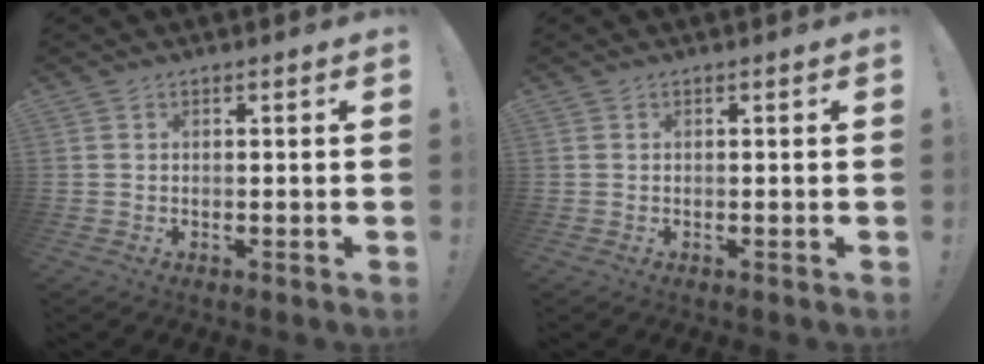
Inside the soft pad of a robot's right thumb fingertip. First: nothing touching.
{"total": 0.0}